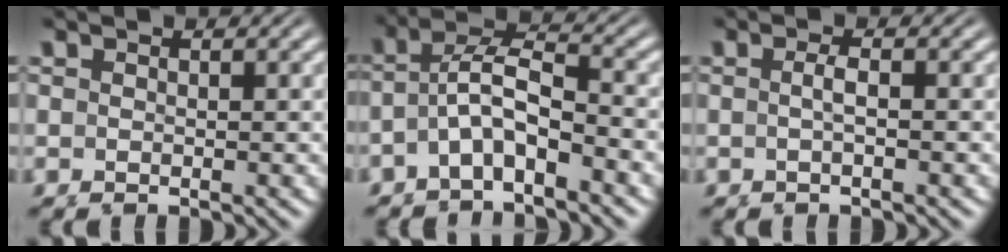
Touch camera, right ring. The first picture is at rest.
{"total": 5.7, "force": [-0.2, 4.2, 3.8], "torque": [-0.075, -0.010, -0.013]}
{"total": 1.5, "force": [-0.5, -0.5, 1.3], "torque": [-0.026, -0.001, -0.008]}